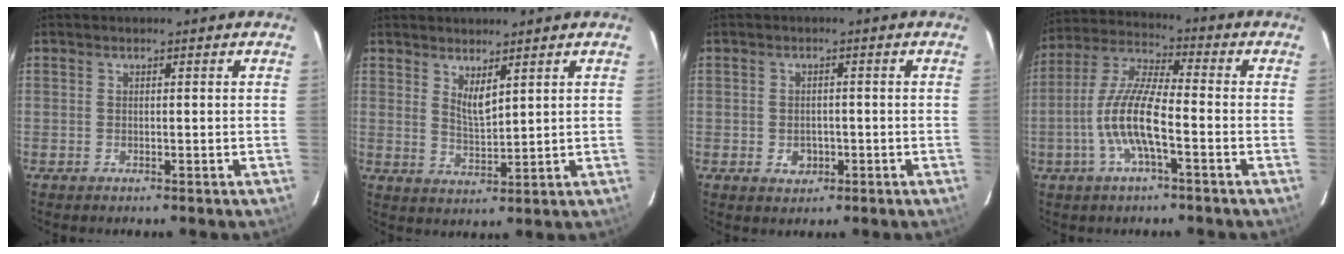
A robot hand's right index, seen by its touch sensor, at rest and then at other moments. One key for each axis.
{"total": 3.9, "fx": 2.6, "fy": 0.9, "fz": 2.8, "tx": -0.048, "ty": -0.009, "tz": 0.047}
{"total": 3.3, "fx": -1.0, "fy": 2.7, "fz": 1.5, "tx": -0.029, "ty": 0.003, "tz": -0.007}
{"total": 11.2, "fx": -3.6, "fy": 2.2, "fz": 10.4, "tx": -0.220, "ty": 0.002, "tz": -0.071}